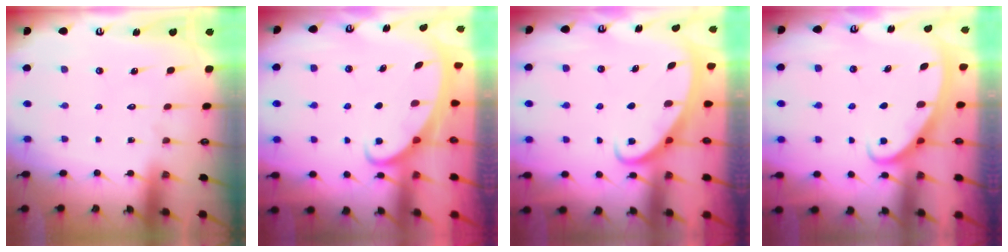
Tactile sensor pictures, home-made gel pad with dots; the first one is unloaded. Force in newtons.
{"total": 2.2, "press": 2.1, "slide": 0.3}
{"total": 2.6, "press": 2.6, "slide": 0.3}
{"total": 2.6, "press": 2.6, "slide": 0.4}